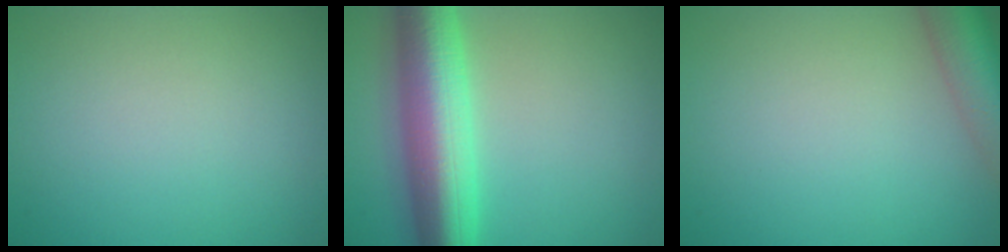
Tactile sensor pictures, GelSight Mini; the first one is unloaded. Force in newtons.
{"total": 9.5, "press": 9.5, "slide": 0.1}
{"total": 6.4, "press": 6.4, "slide": 0.4}